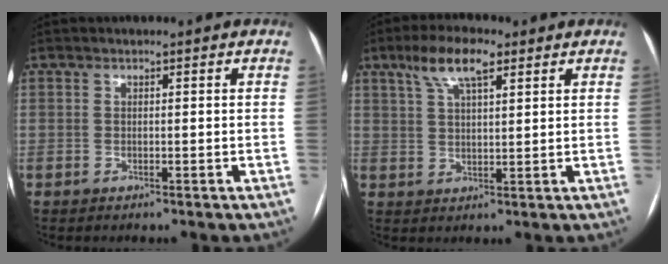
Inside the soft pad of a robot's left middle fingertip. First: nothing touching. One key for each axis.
{"total": 7.1, "fx": 4.2, "fy": 1.9, "fz": 5.4, "tx": -0.111, "ty": 0.019, "tz": 0.078}